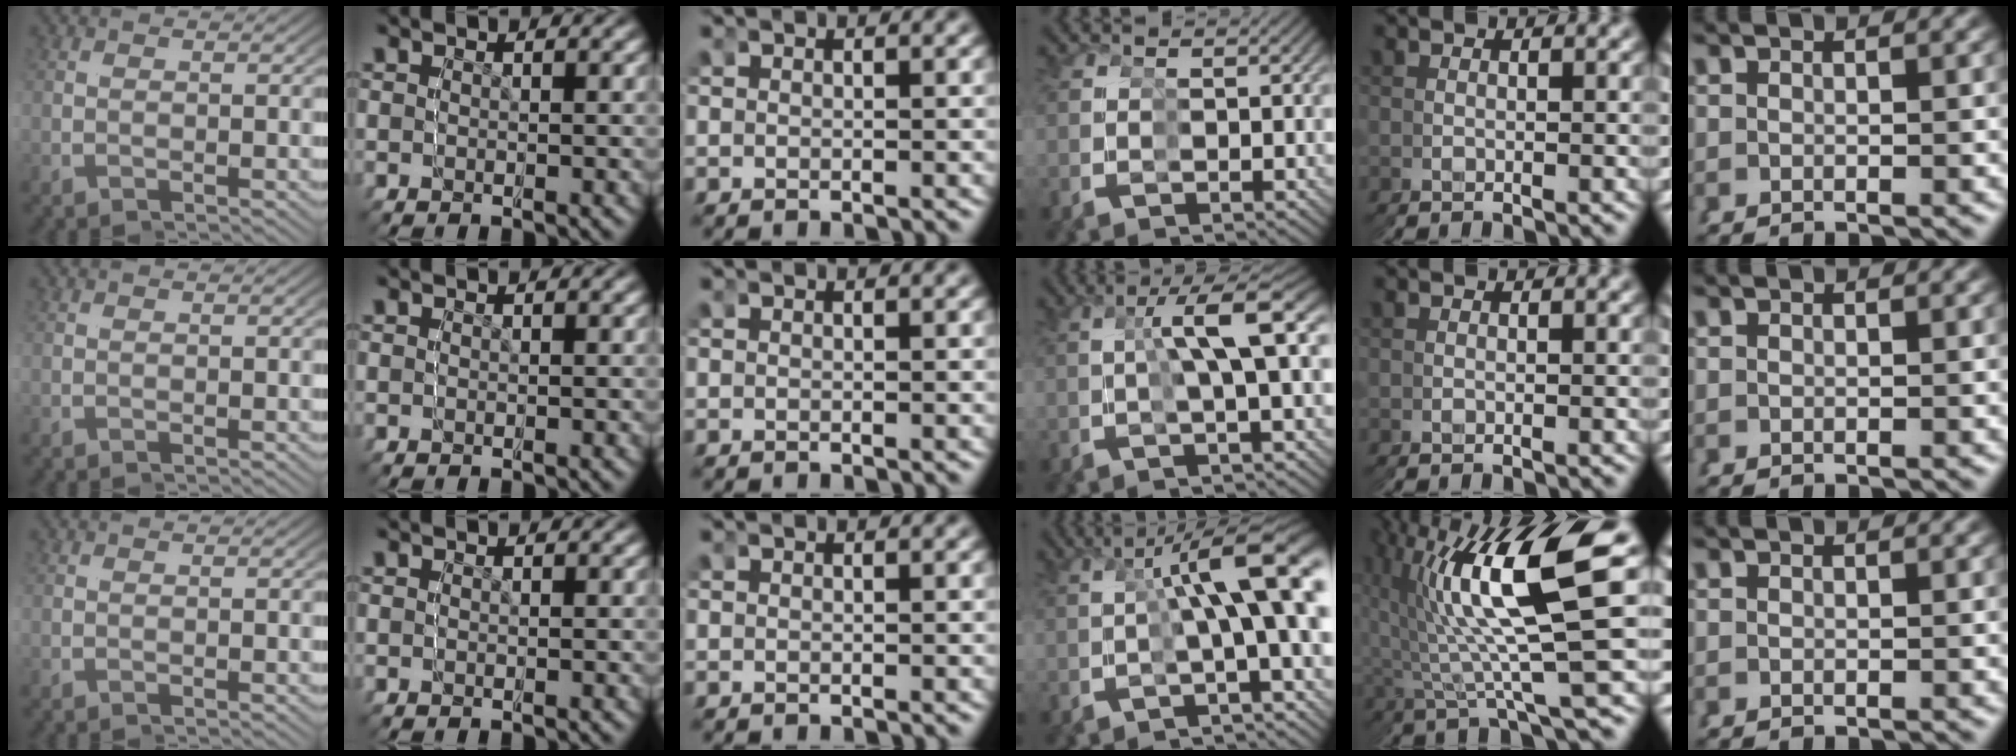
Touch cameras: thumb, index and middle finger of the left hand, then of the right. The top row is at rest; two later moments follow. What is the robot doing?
{"motion": "grasp_and_lifting", "object": "bottle"}